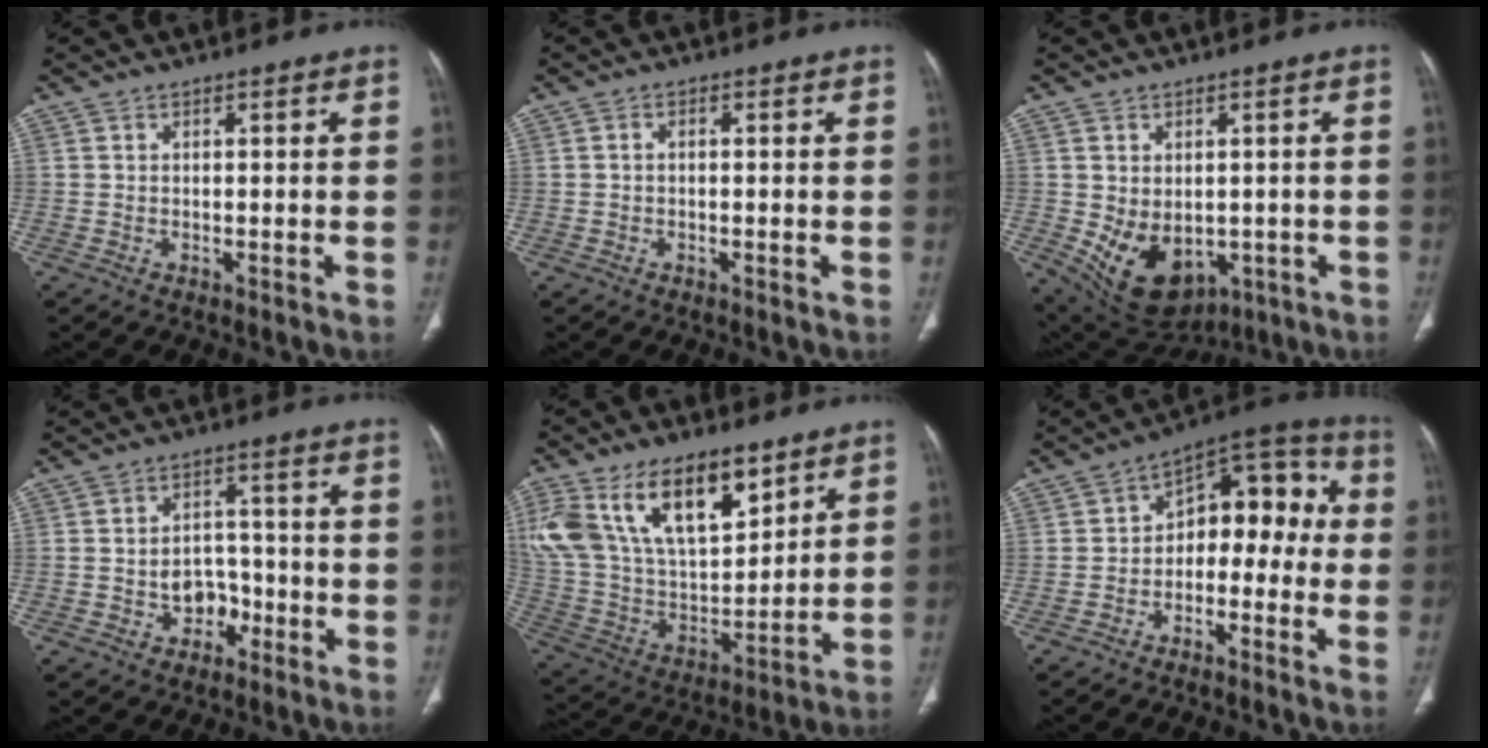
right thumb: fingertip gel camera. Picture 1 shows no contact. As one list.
[{"total": 0.8, "force": [-0.1, 0.5, 0.6], "torque": [-0.010, 0.002, -0.004]}, {"total": 12.1, "force": [-2.5, 8.6, 8.2], "torque": [-0.117, -0.007, -0.007]}, {"total": 5.9, "force": [-2.2, 4.7, 2.9], "torque": [-0.014, 0.030, -0.033]}, {"total": 26.5, "force": [14.0, 13.8, 17.8], "torque": [-0.329, -0.017, 0.265]}, {"total": 12.6, "force": [-1.3, 8.1, 9.5], "torque": [-0.083, 0.057, -0.036]}]